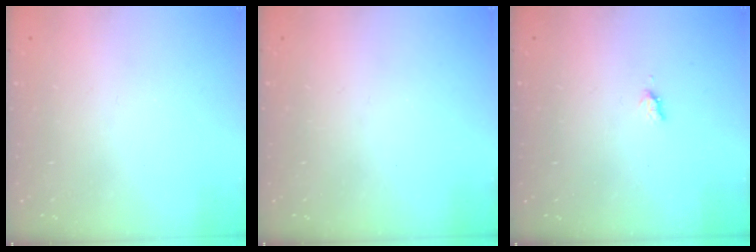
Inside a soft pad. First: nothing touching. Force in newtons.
{"total": 0.0}
{"total": 2.4, "press": 2.4, "slide": 0.4}